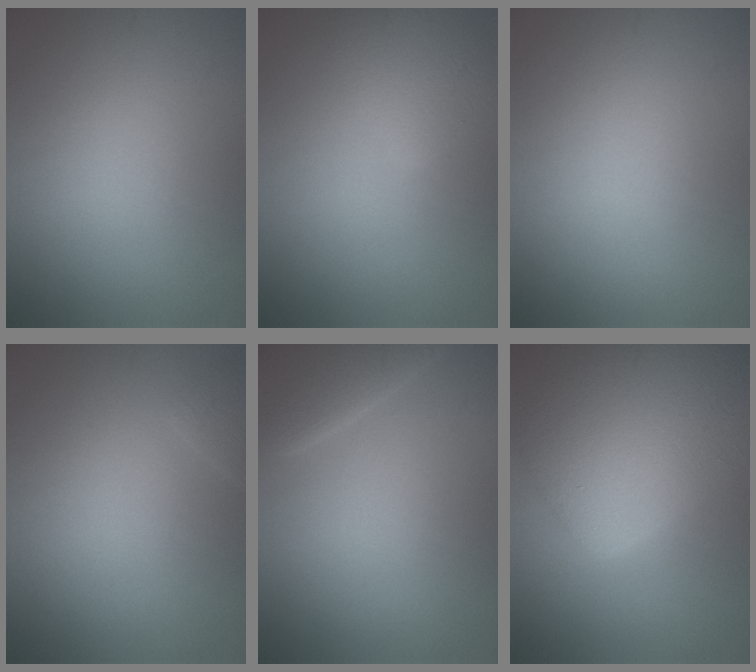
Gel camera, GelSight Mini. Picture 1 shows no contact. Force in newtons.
{"total": 2.6, "press": 2.6, "slide": 0.2}
{"total": 0.0}
{"total": 0.7, "press": 0.7, "slide": 0.1}
{"total": 4.4, "press": 4.4, "slide": 0.6}
{"total": 9.9, "press": 9.9, "slide": 0.5}